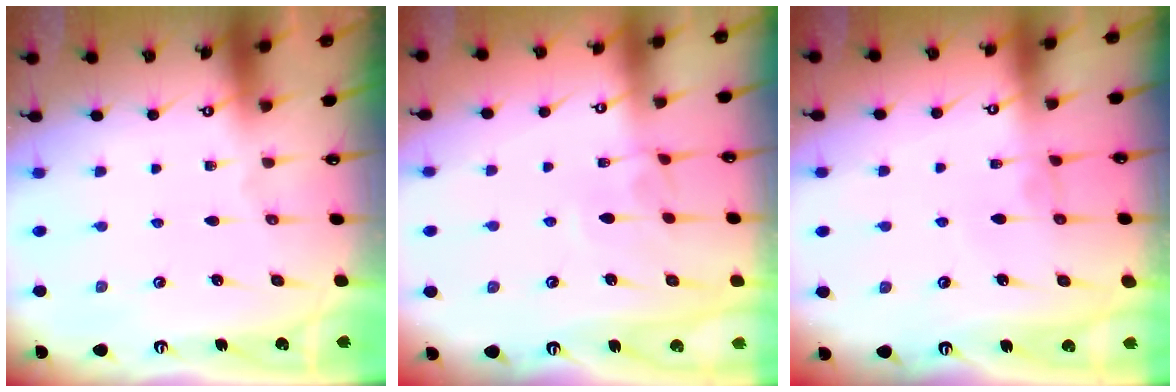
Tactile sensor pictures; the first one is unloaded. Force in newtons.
{"total": 3.0, "press": 3.0, "slide": 0.3}
{"total": 1.4, "press": 1.3, "slide": 0.2}